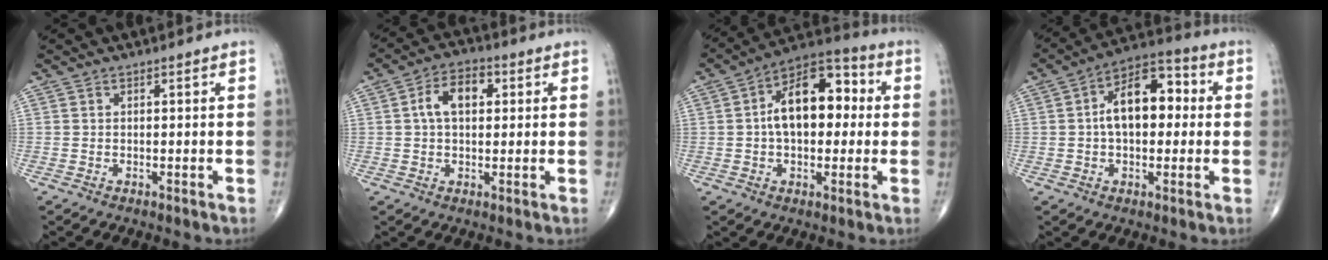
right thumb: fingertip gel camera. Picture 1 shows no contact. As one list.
[{"total": 7.4, "force": [1.5, 4.4, 5.7], "torque": [-0.091, 0.016, 0.020]}, {"total": 14.8, "force": [1.4, 8.6, 12.0], "torque": [-0.163, 0.033, 0.009]}, {"total": 12.7, "force": [1.1, 7.3, 10.3], "torque": [-0.143, 0.031, 0.006]}]